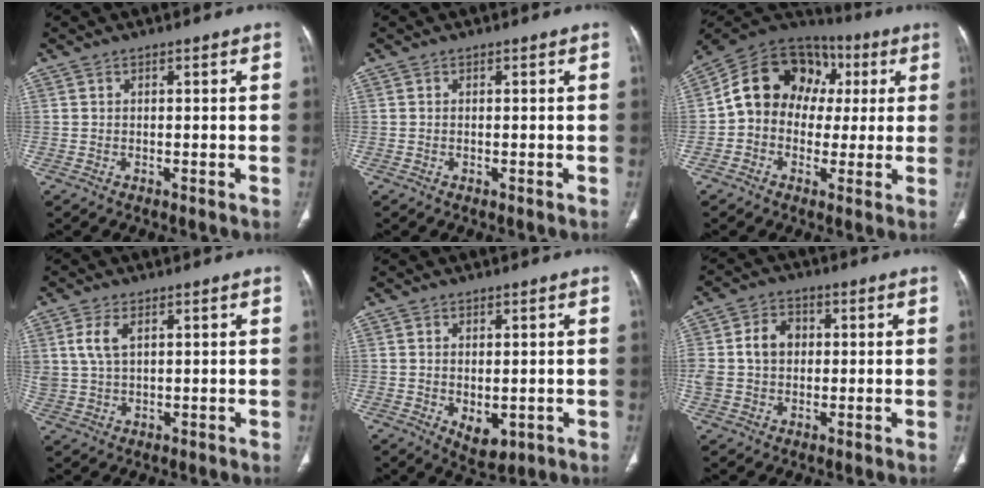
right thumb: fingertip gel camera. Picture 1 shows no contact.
{"total": 0.0}
{"total": 16.3, "force": [2.1, 13.0, 9.6], "torque": [-0.125, 0.044, 0.023]}
{"total": 4.9, "force": [1.9, 2.7, 3.6], "torque": [-0.081, -0.003, 0.043]}
{"total": 5.2, "force": [-1.0, 3.1, 4.0], "torque": [-0.053, -0.009, 0.000]}
{"total": 8.6, "force": [0.8, 6.7, 5.2], "torque": [-0.092, 0.018, 0.016]}